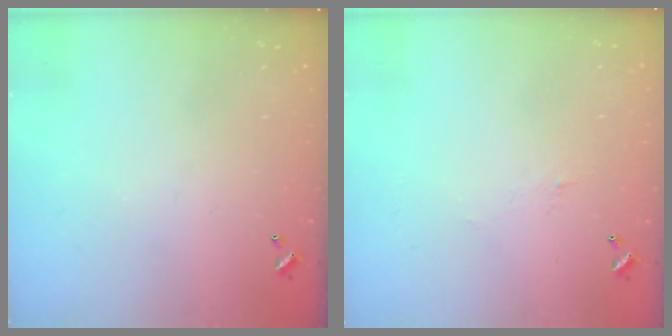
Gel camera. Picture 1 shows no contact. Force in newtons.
{"total": 1.5, "press": 1.3, "slide": 0.6}